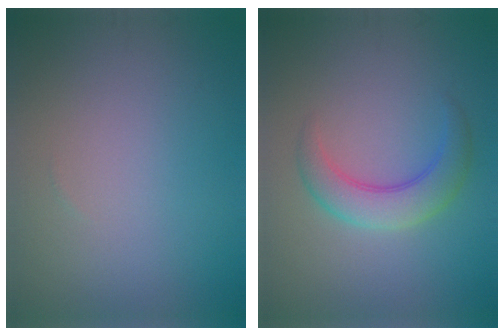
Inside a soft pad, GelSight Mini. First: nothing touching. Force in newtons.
{"total": 3.8, "press": 3.8, "slide": 0.2}